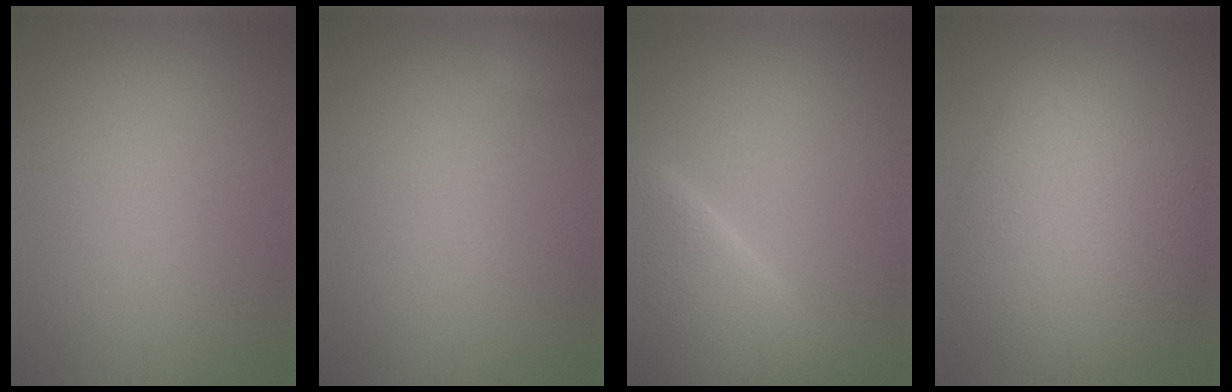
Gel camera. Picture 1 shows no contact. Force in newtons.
{"total": 1.9, "press": 1.9, "slide": 0.2}
{"total": 7.7, "press": 7.7, "slide": 0.7}
{"total": 9.3, "press": 9.3, "slide": 0.3}